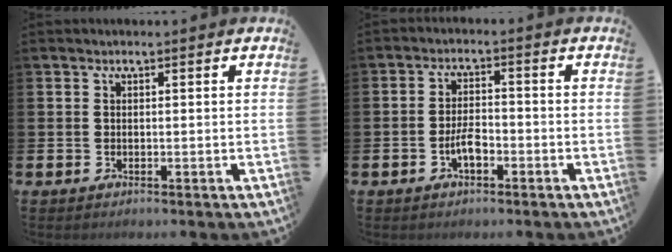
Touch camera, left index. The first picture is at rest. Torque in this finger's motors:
{"motor_torque": [0.51, 0.13, 0.07, 0.10]}